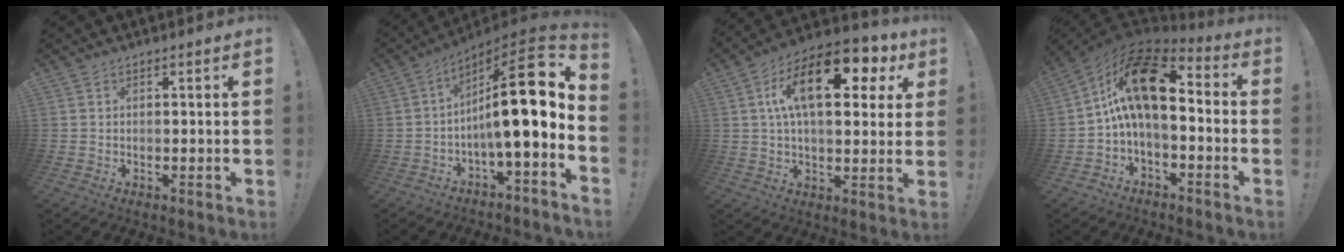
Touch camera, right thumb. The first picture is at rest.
{"total": 18.1, "force": [1.1, 3.6, 17.7], "torque": [-0.269, -0.007, 0.007]}
{"total": 20.3, "force": [6.7, 9.4, 16.8], "torque": [-0.266, -0.014, 0.104]}
{"total": 17.2, "force": [3.8, 8.3, 14.6], "torque": [-0.256, -0.011, 0.070]}